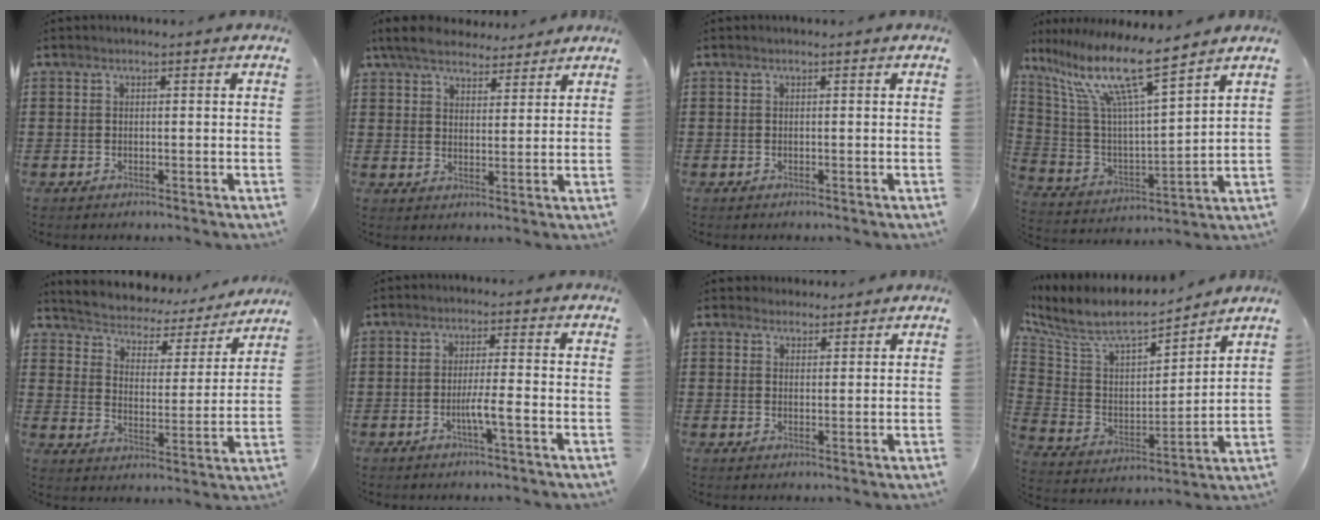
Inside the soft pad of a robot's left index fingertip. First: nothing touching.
{"total": 5.9, "force": [5.3, 1.8, 2.1], "torque": [-0.060, -0.010, 0.098]}
{"total": 0.0}
{"total": 13.5, "force": [9.2, 1.8, 9.8], "torque": [-0.224, -0.055, 0.151]}
{"total": 3.1, "force": [2.9, 1.0, 0.1], "torque": [-0.026, -0.027, 0.039]}
{"total": 4.0, "force": [-1.6, 0.0, 3.6], "torque": [-0.070, -0.007, -0.033]}
{"total": 2.2, "force": [2.0, 0.9, 0.0], "torque": [-0.006, 0.004, 0.040]}
{"total": 7.9, "force": [6.8, 2.3, 3.4], "torque": [-0.103, -0.049, 0.112]}